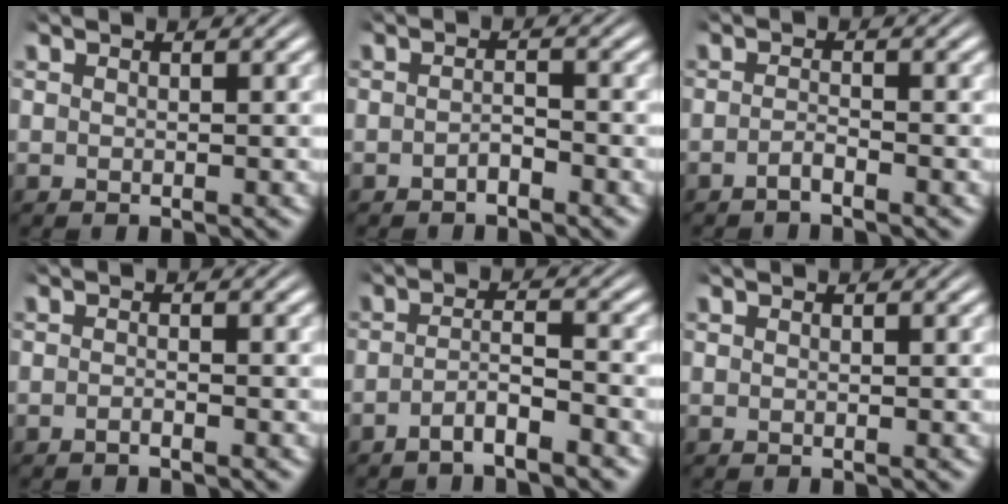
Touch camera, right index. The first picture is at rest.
{"total": 1.4, "force": [-1.2, 0.2, 0.6], "torque": [-0.007, -0.004, -0.021]}
{"total": 1.6, "force": [-1.6, 0.0, 0.5], "torque": [-0.012, -0.004, -0.030]}
{"total": 1.0, "force": [-1.0, -0.1, 0.2], "torque": [-0.007, -0.002, -0.021]}
{"total": 3.3, "force": [-2.8, 0.5, 1.8], "torque": [-0.029, -0.009, -0.046]}
{"total": 0.0}